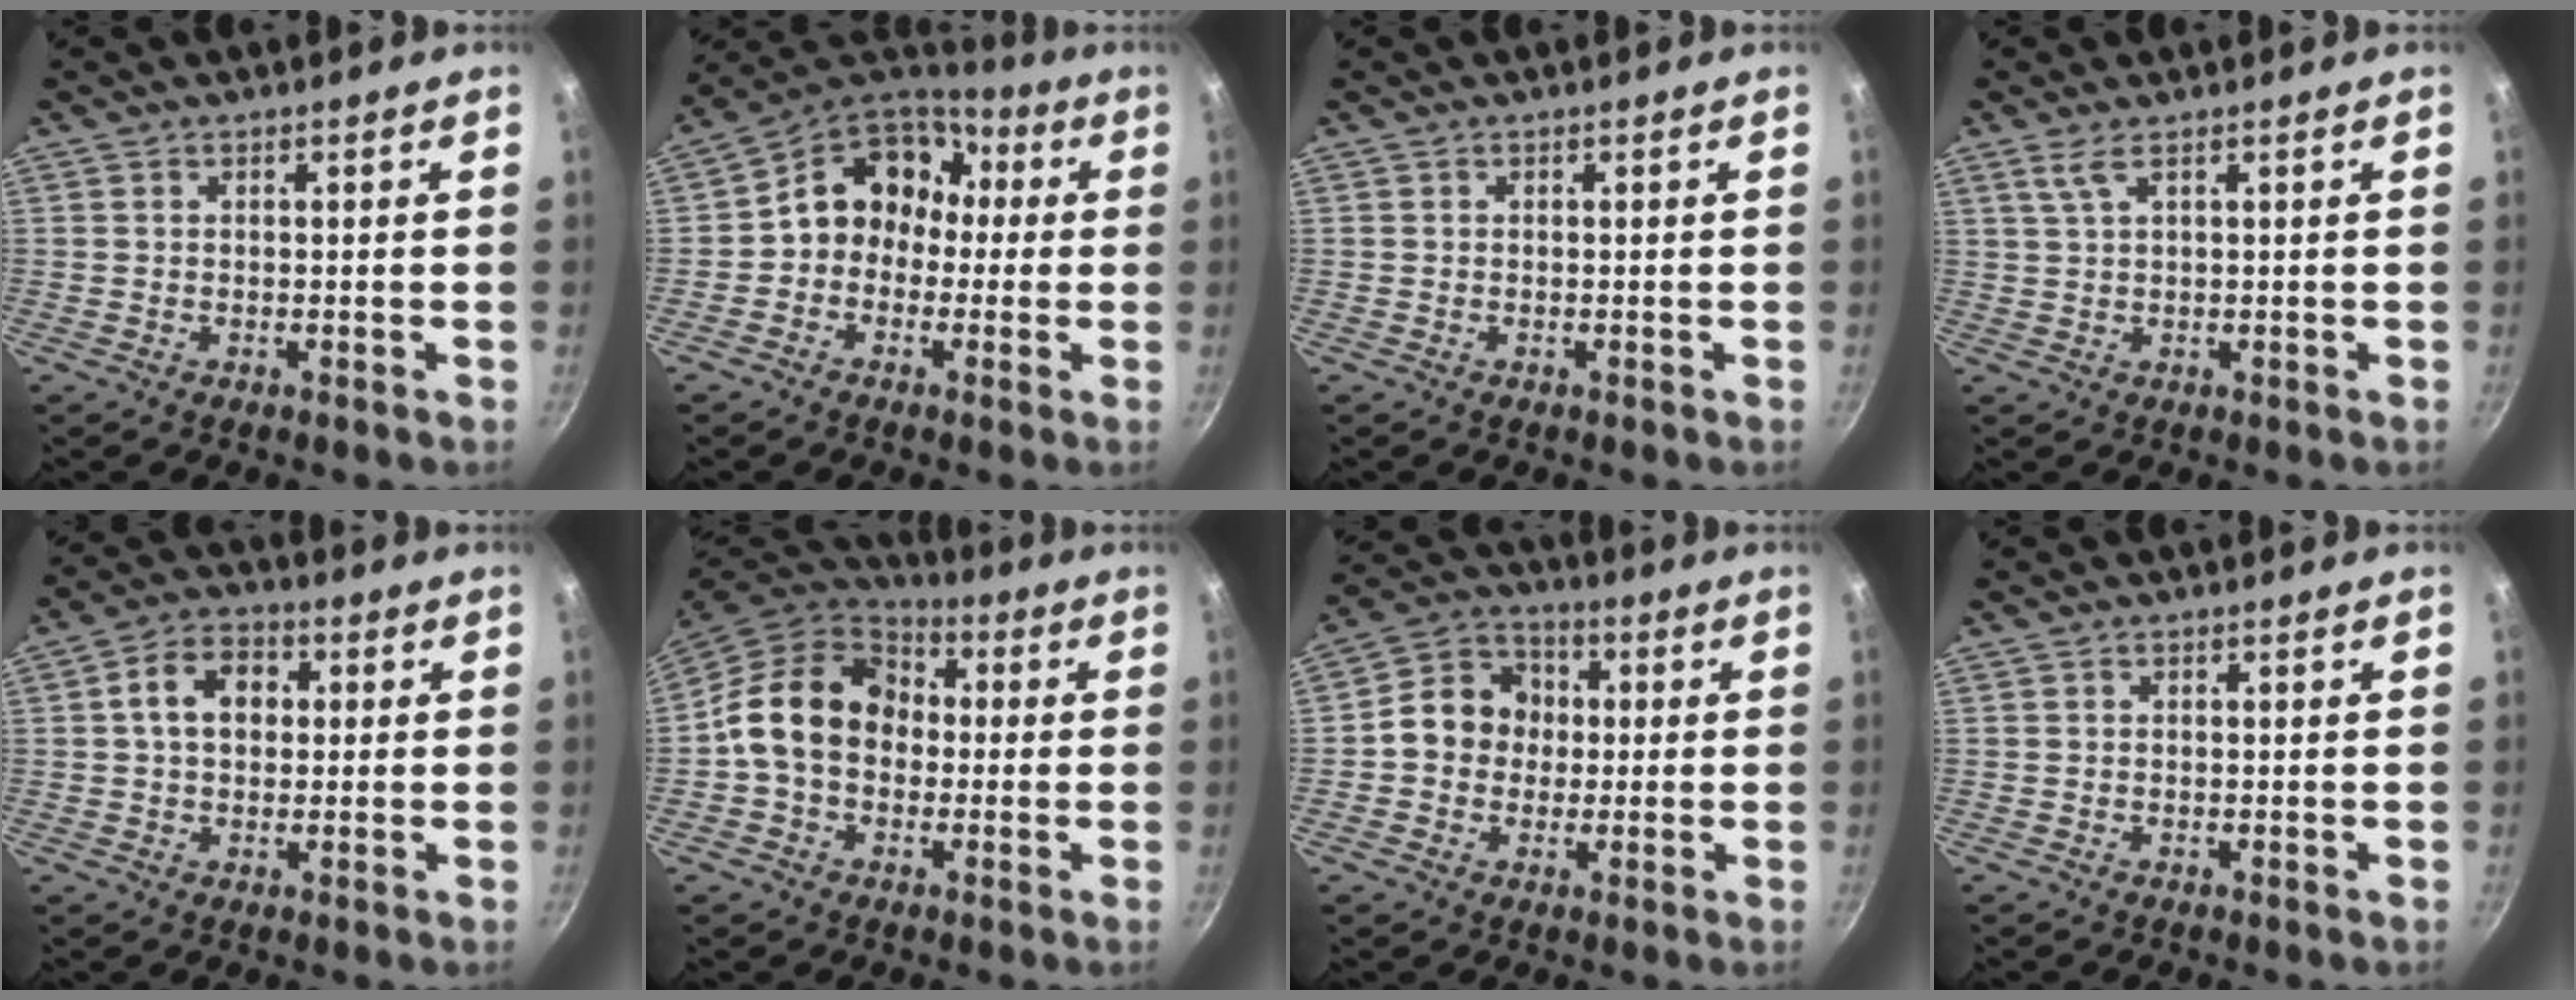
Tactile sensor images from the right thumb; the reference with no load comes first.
{"total": 13.3, "force": [0.7, 11.2, 7.1], "torque": [-0.071, 0.049, -0.011]}
{"total": 0.0}
{"total": 2.5, "force": [1.4, 0.5, 2.0], "torque": [-0.044, -0.002, 0.033]}
{"total": 8.3, "force": [1.2, 6.1, 5.5], "torque": [-0.068, 0.015, 0.008]}
{"total": 15.6, "force": [0.5, 12.2, 9.6], "torque": [-0.132, 0.034, -0.010]}
{"total": 10.3, "force": [0.1, 9.0, 5.0], "torque": [-0.048, 0.023, -0.020]}
{"total": 0.0}